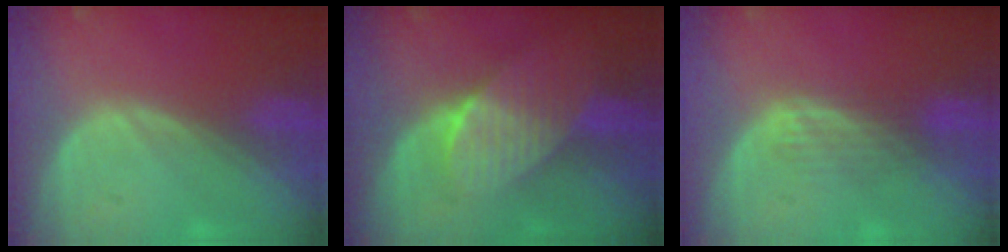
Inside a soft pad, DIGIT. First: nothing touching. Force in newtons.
{"total": 7.7, "press": 6.9, "slide": 3.5}
{"total": 3.4, "press": 3.0, "slide": 1.6}